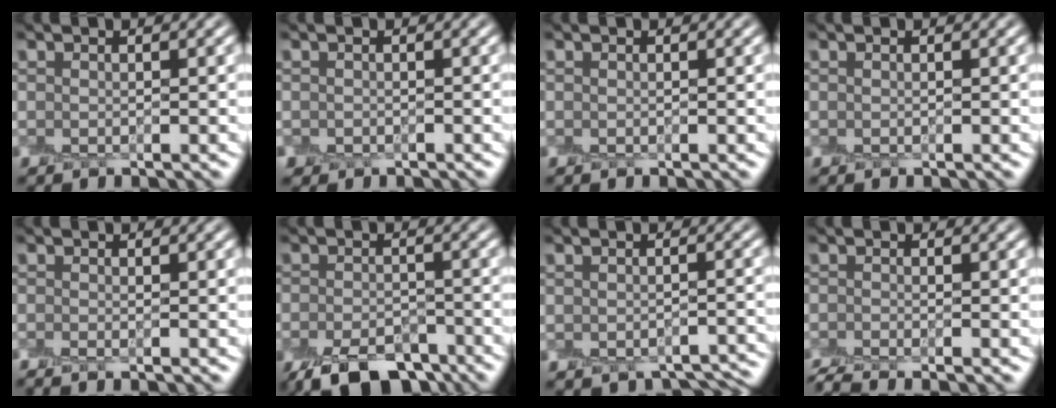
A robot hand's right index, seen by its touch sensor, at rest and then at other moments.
{"total": 1.0, "force": [-0.6, 0.7, 0.0], "torque": [0.008, -0.004, -0.014]}
{"total": 0.0}
{"total": 0.0}
{"total": 0.7, "force": [-0.7, -0.3, 0.2], "torque": [-0.005, -0.007, -0.016]}
{"total": 6.2, "force": [-4.4, 2.8, 3.4], "torque": [-0.054, -0.010, -0.074]}
{"total": 4.4, "force": [-3.7, 1.8, 1.5], "torque": [-0.020, -0.007, -0.042]}
{"total": 2.4, "force": [-2.2, -0.1, 0.9], "torque": [-0.021, -0.006, -0.045]}